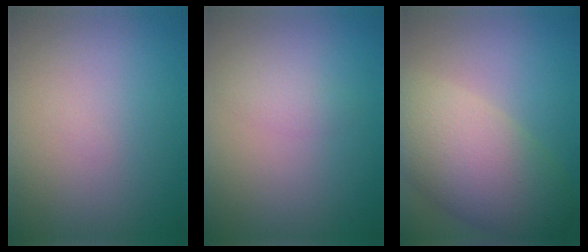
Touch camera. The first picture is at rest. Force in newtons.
{"total": 1.1, "press": 1.1, "slide": 0.1}
{"total": 8.7, "press": 8.7, "slide": 0.4}